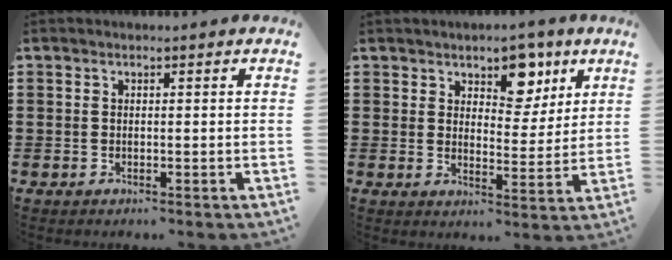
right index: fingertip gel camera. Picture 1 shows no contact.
{"total": 7.3, "force": [5.2, 4.2, 3.0], "torque": [-0.051, -0.012, 0.089]}